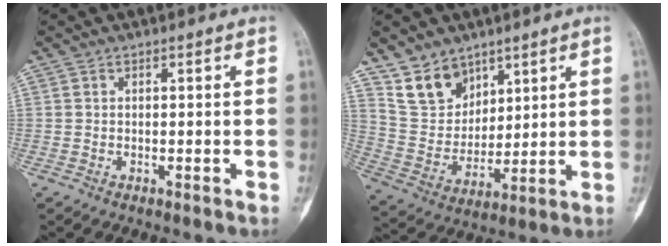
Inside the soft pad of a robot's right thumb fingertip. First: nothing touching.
{"total": 10.7, "force": [7.6, 6.9, 3.1], "torque": [-0.030, -0.052, 0.163]}